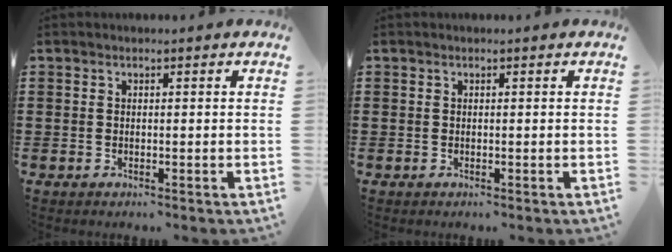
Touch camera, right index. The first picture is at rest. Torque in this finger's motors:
{"motor_torque": [0.52, 0.52, -0.02, 0.01]}